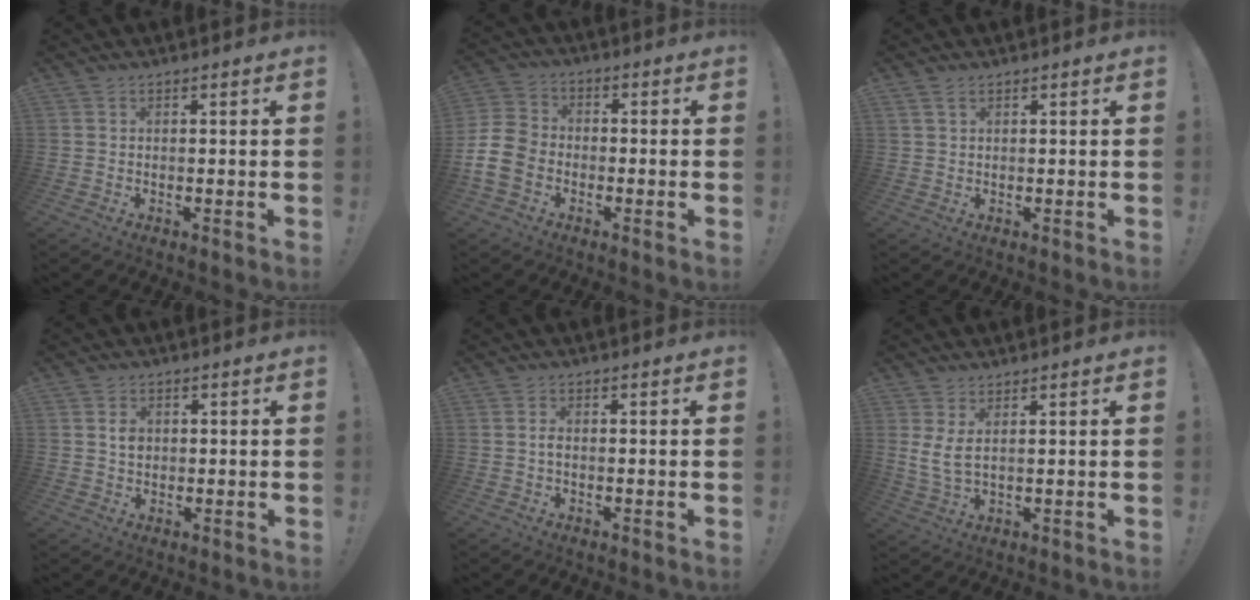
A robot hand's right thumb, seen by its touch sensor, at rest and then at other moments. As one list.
[{"total": 11.0, "force": [-4.8, 8.1, 5.8], "torque": [-0.113, 0.033, -0.088]}, {"total": 2.0, "force": [1.1, 1.0, 1.3], "torque": [-0.023, 0.000, 0.021]}, {"total": 3.2, "force": [0.2, 2.8, 1.5], "torque": [-0.006, -0.003, -0.002]}, {"total": 1.4, "force": [-0.8, 0.7, 0.8], "torque": [-0.014, 0.004, -0.015]}, {"total": 5.2, "force": [2.4, 1.4, 4.4], "torque": [-0.074, -0.017, 0.042]}]